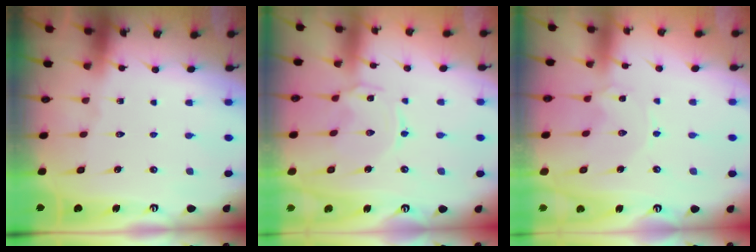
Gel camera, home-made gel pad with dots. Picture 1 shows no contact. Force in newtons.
{"total": 1.4, "press": 1.4, "slide": 0.3}
{"total": 0.0}